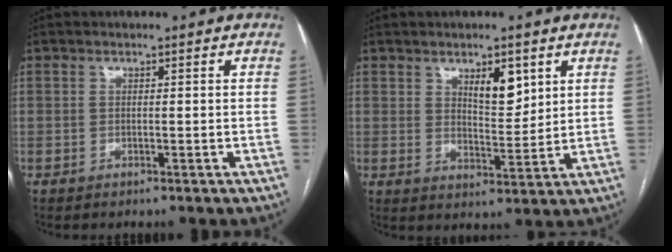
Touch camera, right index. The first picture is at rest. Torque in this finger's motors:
{"motor_torque": [0.45, 0.41, 0.38, 0.08]}